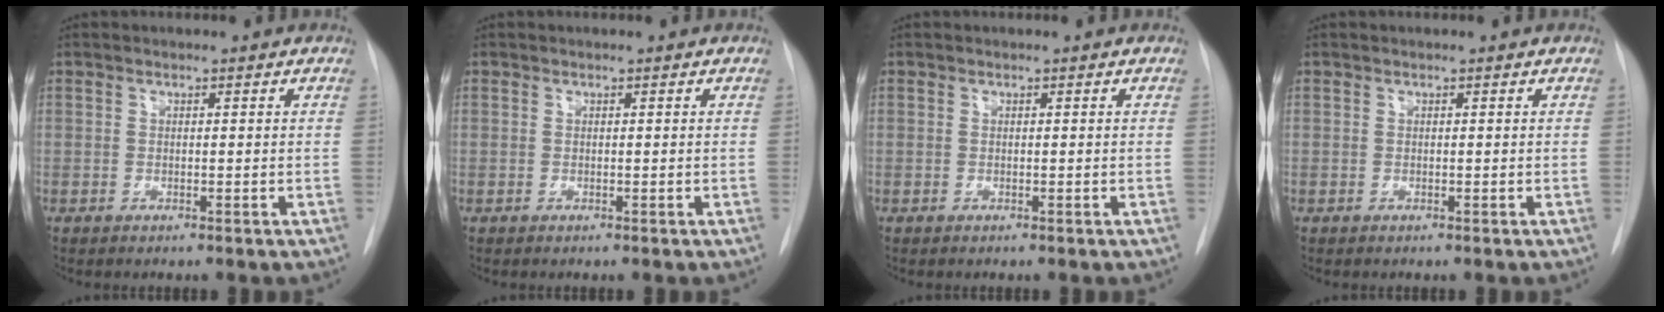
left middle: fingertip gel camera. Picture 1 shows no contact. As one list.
[{"total": 0.0}, {"total": 0.0}, {"total": 0.0}]